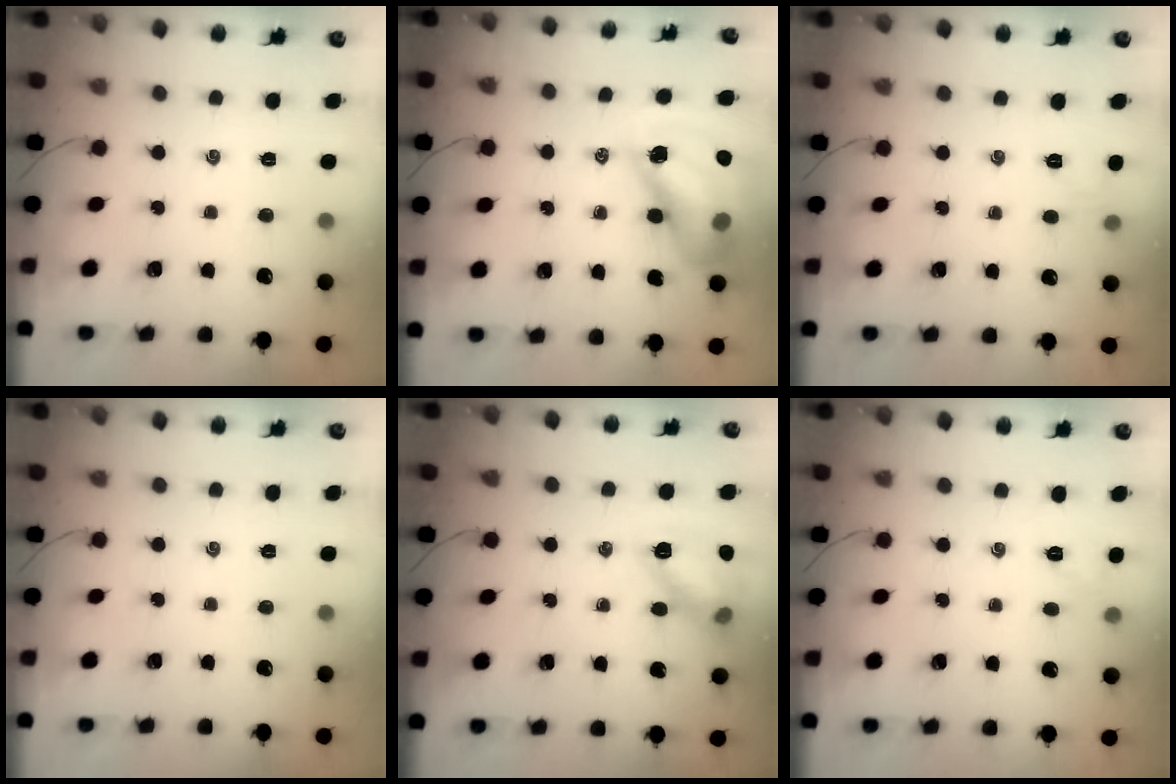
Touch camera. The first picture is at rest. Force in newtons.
{"total": 17.9, "press": 17.2, "slide": 5.0}
{"total": 4.9, "press": 4.7, "slide": 1.5}
{"total": 0.0}
{"total": 13.1, "press": 13.1, "slide": 1.2}
{"total": 2.6, "press": 2.6, "slide": 0.6}